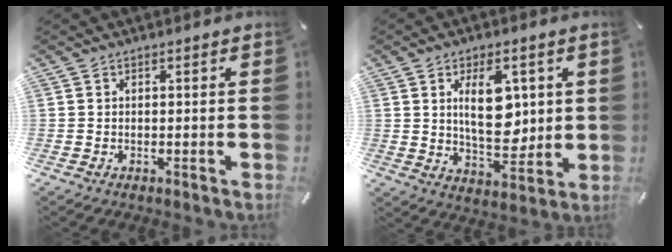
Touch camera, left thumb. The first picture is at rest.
{"total": 12.6, "force": [2.8, 7.2, 9.9], "torque": [-0.166, -0.008, 0.043]}